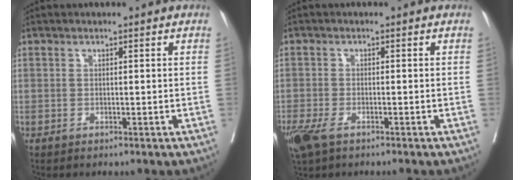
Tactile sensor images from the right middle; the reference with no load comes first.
{"total": 5.3, "force": [-3.5, 1.9, 3.5], "torque": [-0.072, -0.012, -0.063]}